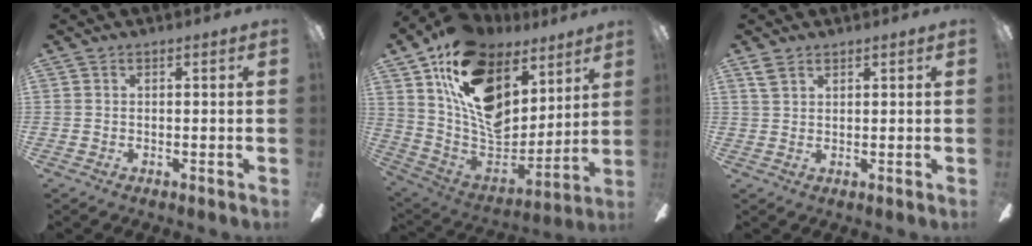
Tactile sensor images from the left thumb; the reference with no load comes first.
{"total": 20.9, "force": [10.6, 13.3, 12.2], "torque": [-0.224, -0.064, 0.191]}
{"total": 2.7, "force": [1.9, 1.4, 1.3], "torque": [-0.030, 0.001, 0.036]}